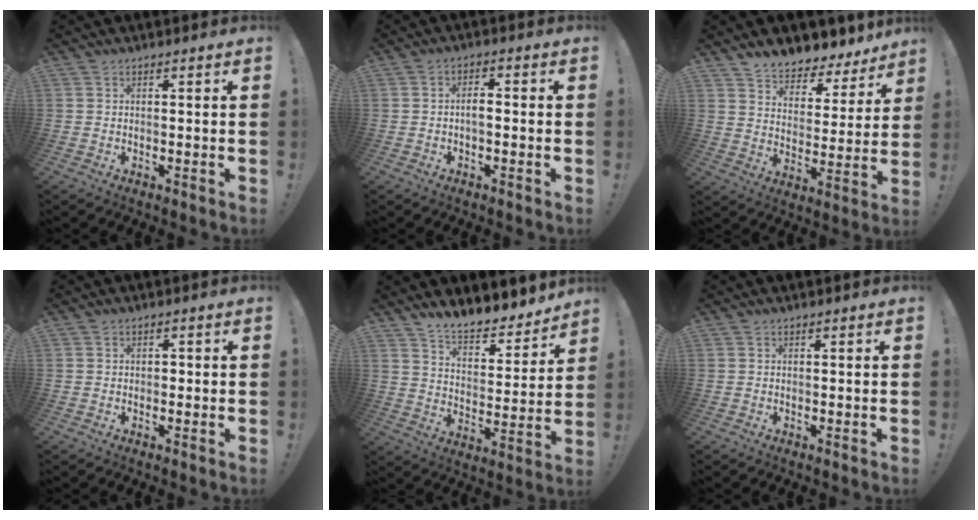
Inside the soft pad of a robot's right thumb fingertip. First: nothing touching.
{"total": 3.5, "force": [-0.9, 1.3, 3.1], "torque": [-0.068, 0.009, -0.018]}
{"total": 7.2, "force": [6.5, 2.9, 1.1], "torque": [-0.020, -0.067, 0.120]}
{"total": 0.8, "force": [-0.4, 0.6, 0.2], "torque": [-0.011, 0.004, -0.008]}
{"total": 9.5, "force": [8.8, 2.7, 2.5], "torque": [-0.042, -0.078, 0.160]}
{"total": 0.0}